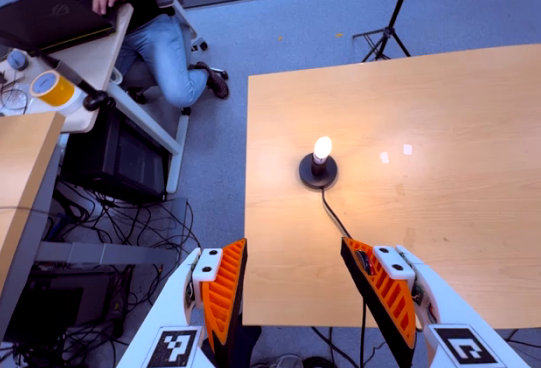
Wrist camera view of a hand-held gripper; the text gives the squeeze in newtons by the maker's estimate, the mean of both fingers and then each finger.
{"total": 0.0}